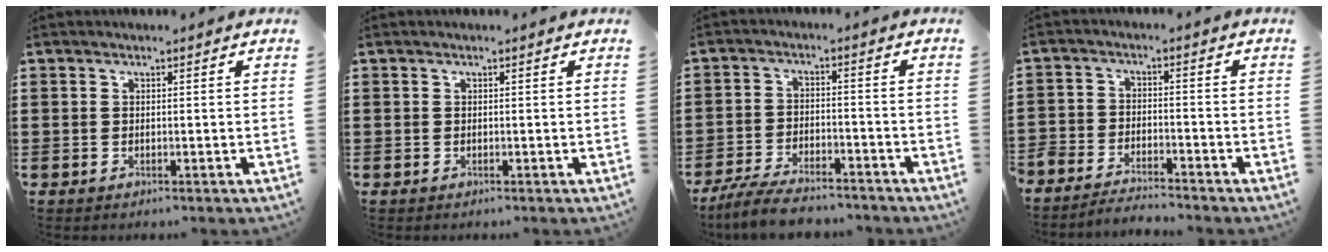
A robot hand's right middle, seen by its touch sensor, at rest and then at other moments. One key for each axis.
{"total": 0.0}
{"total": 5.9, "fx": -5.4, "fy": 1.0, "fz": 2.3, "tx": -0.056, "ty": -0.002, "tz": -0.108}
{"total": 3.9, "fx": -3.9, "fy": 0.5, "fz": -0.2, "tx": -0.003, "ty": 0.004, "tz": -0.084}